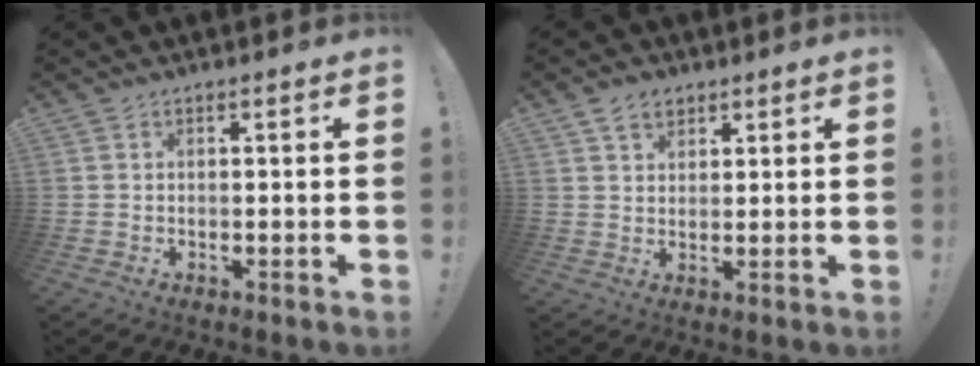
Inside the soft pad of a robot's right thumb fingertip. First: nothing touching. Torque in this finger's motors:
{"motor_torque": [-0.26, 0.23, 0.07, 0.12, 0.00]}